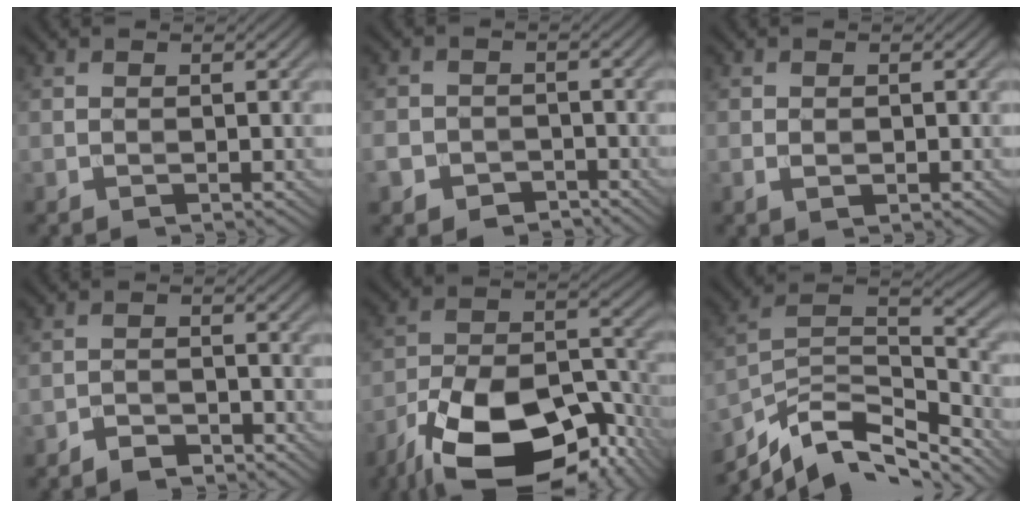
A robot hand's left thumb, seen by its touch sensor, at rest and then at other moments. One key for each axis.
{"total": 4.9, "fx": -2.9, "fy": 3.7, "fz": 1.4, "tx": -0.027, "ty": -0.008, "tz": -0.054}
{"total": 1.1, "fx": -0.2, "fy": 0.7, "fz": 0.9, "tx": -0.020, "ty": -0.004, "tz": -0.001}
{"total": 2.4, "fx": -2.1, "fy": 1.0, "fz": 0.8, "tx": -0.010, "ty": 0.004, "tz": -0.040}
{"total": 19.7, "fx": -12.2, "fy": 9.0, "fz": 12.6, "tx": -0.239, "ty": -0.044, "tz": -0.184}
{"total": 12.5, "fx": -8.8, "fy": 5.0, "fz": 7.4, "tx": -0.165, "ty": -0.002, "tz": -0.155}